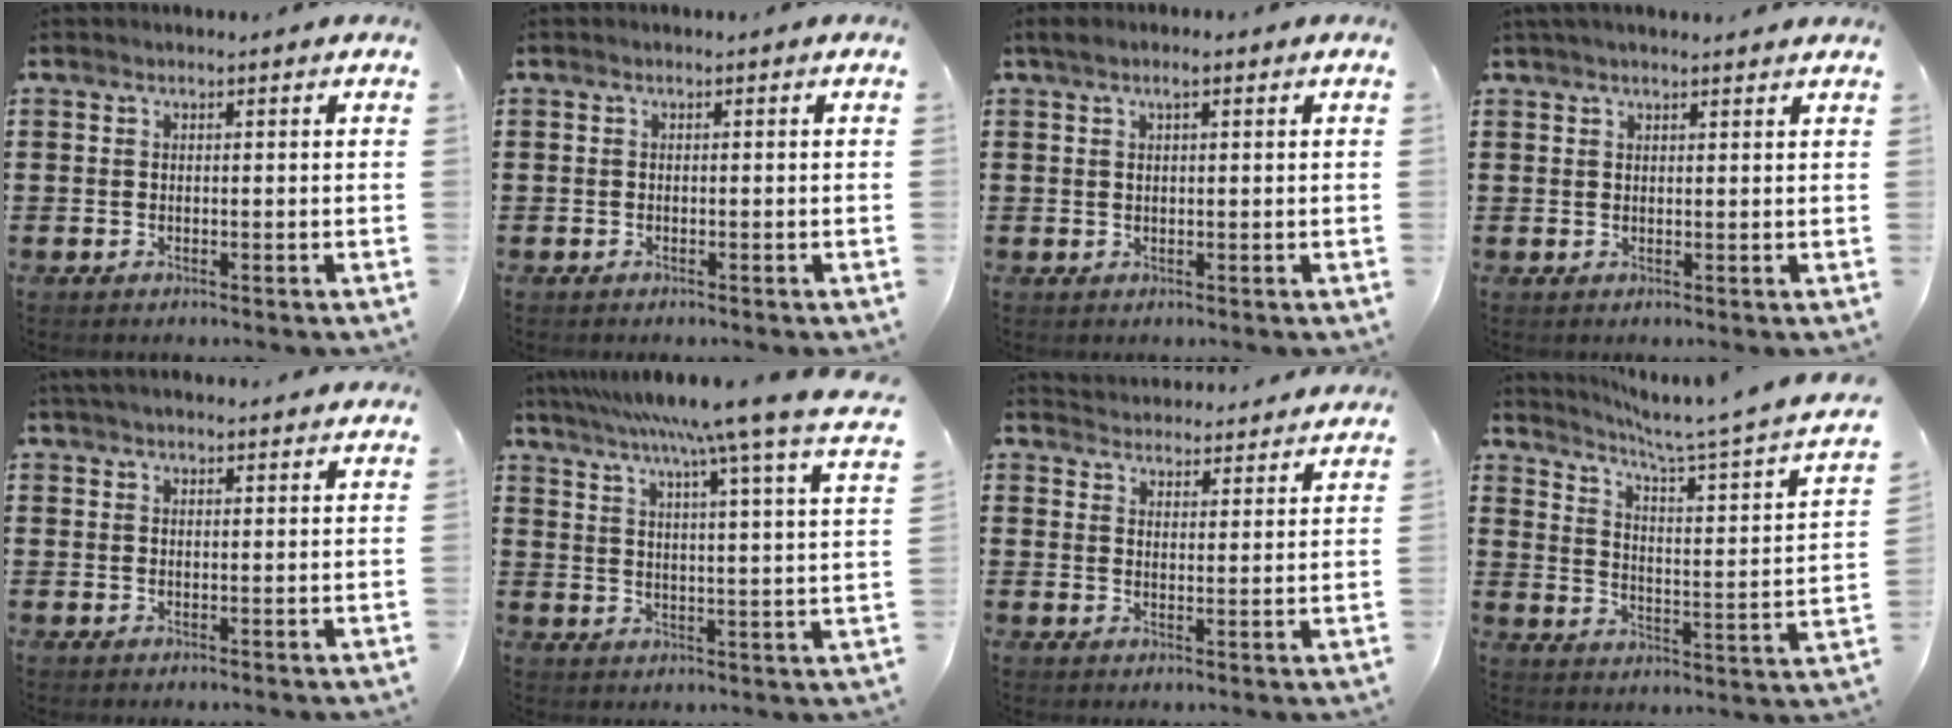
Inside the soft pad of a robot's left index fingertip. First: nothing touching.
{"total": 0.0}
{"total": 2.0, "force": [1.0, 0.5, 1.7], "torque": [-0.026, 0.000, 0.014]}
{"total": 1.8, "force": [1.7, 0.1, 0.5], "torque": [-0.014, 0.002, 0.032]}
{"total": 2.3, "force": [2.3, 0.0, 0.4], "torque": [-0.014, 0.001, 0.045]}
{"total": 9.1, "force": [7.9, -2.0, 4.2], "torque": [-0.097, -0.067, 0.123]}
{"total": 4.0, "force": [3.9, -0.3, -0.7], "torque": [-0.005, -0.028, 0.068]}
{"total": 4.2, "force": [3.0, -0.9, 2.8], "torque": [-0.069, -0.042, 0.036]}